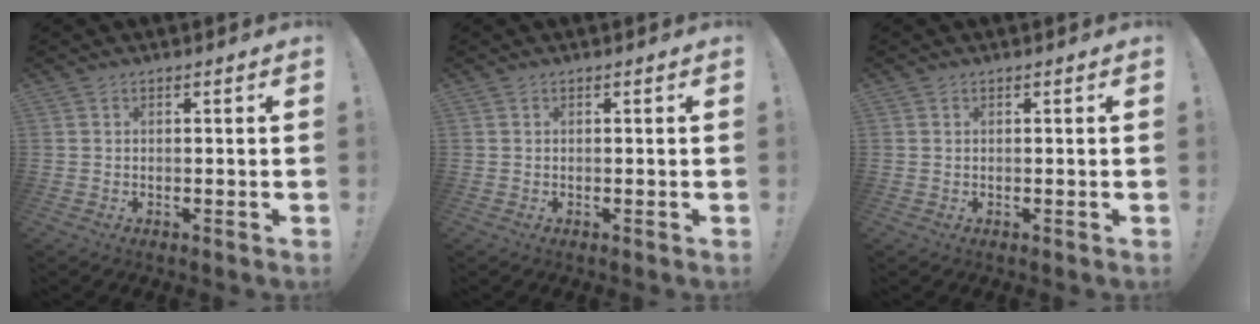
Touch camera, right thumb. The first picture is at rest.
{"total": 0.0}
{"total": 0.0}